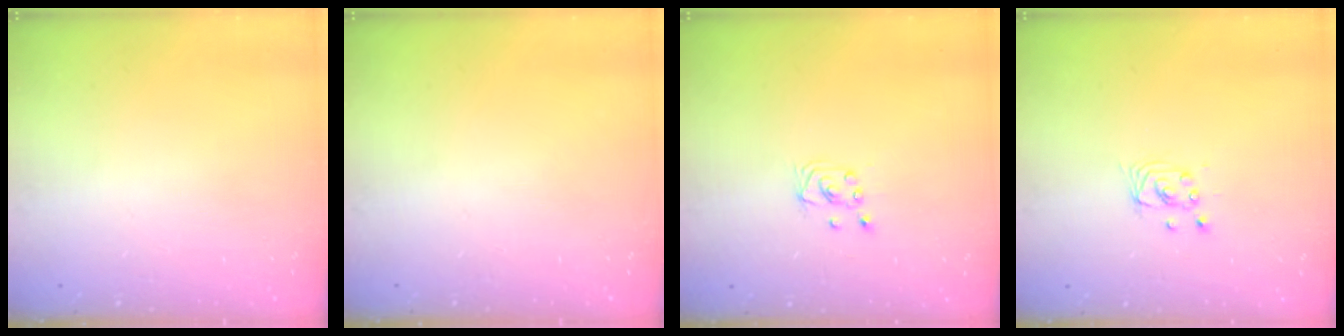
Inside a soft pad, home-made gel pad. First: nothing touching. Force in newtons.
{"total": 0.0}
{"total": 2.0, "press": 2.0, "slide": 0.2}
{"total": 2.9, "press": 2.9, "slide": 0.2}